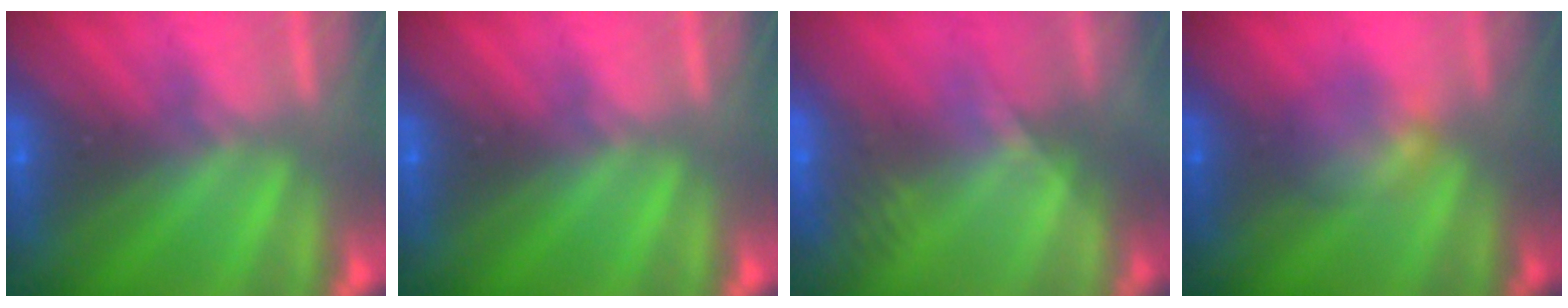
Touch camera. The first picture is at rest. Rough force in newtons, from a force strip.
{"total": 0.0}
{"total": 2.4}
{"total": 2.2}